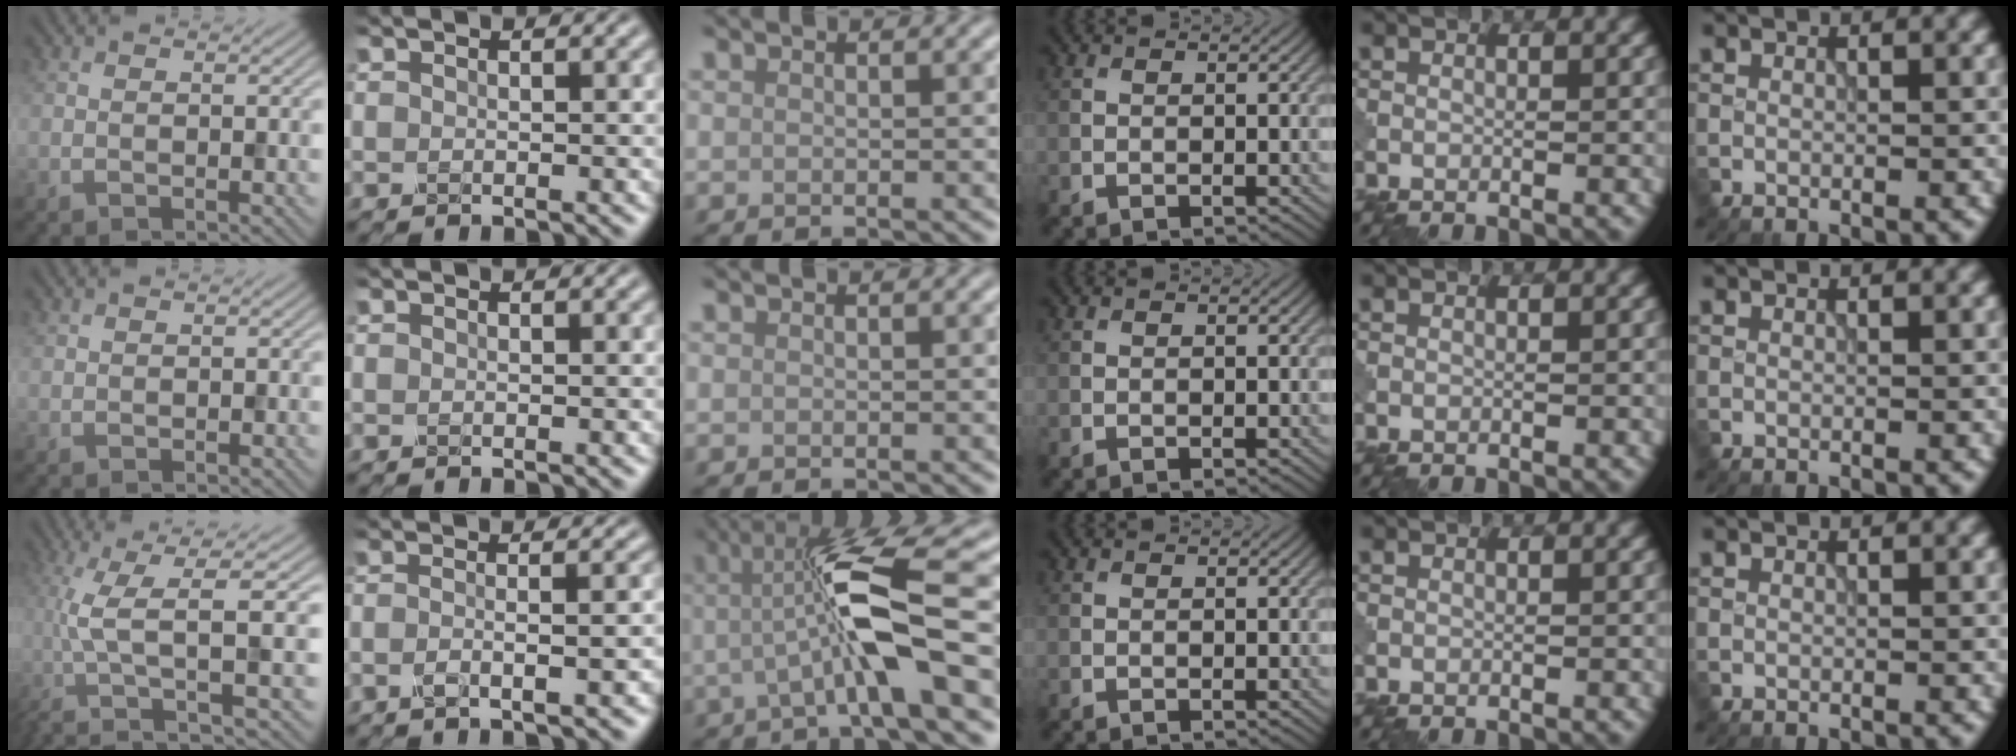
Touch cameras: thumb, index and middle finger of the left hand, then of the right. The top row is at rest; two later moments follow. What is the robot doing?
{"motion": "shake", "object": "salt shaker"}